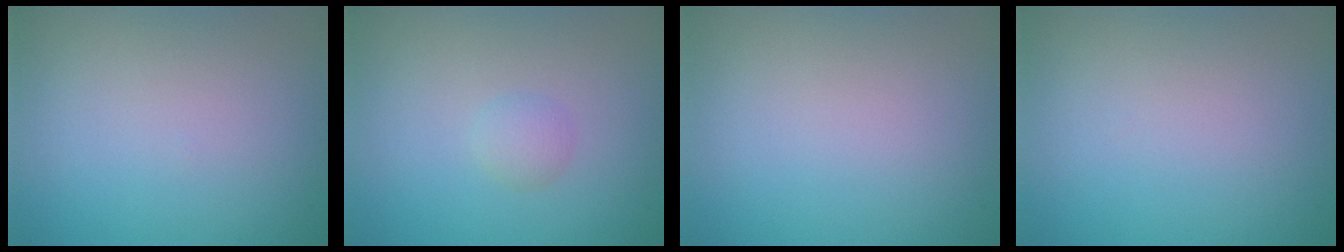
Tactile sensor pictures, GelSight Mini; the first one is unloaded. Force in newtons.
{"total": 1.2, "press": 1.2, "slide": 0.1}
{"total": 0.0}
{"total": 0.0}